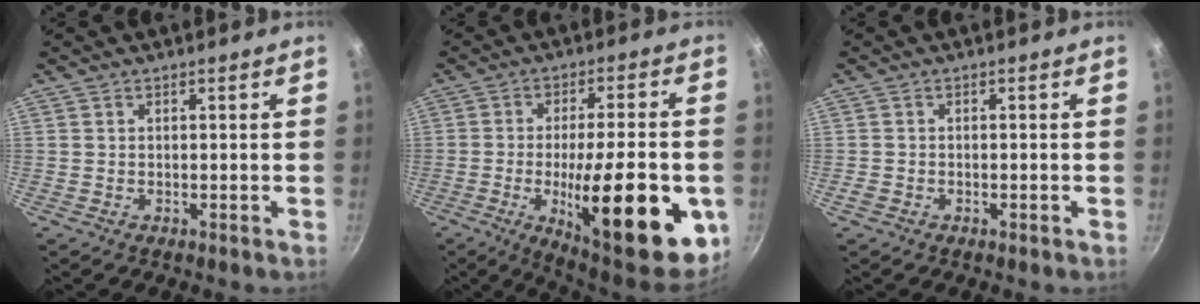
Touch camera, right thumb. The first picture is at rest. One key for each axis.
{"total": 25.7, "fx": -6.7, "fy": 7.9, "fz": 23.5, "tx": -0.303, "ty": 0.005, "tz": -0.089}
{"total": 1.4, "fx": -0.8, "fy": 0.9, "fz": 0.7, "tx": -0.018, "ty": 0.004, "tz": -0.016}